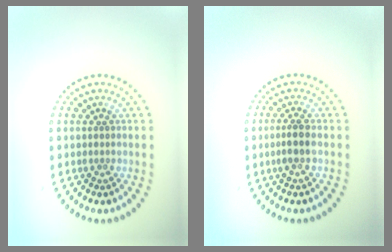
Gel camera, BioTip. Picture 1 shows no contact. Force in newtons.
{"total": 1.7, "press": 1.4, "slide": 1.0}